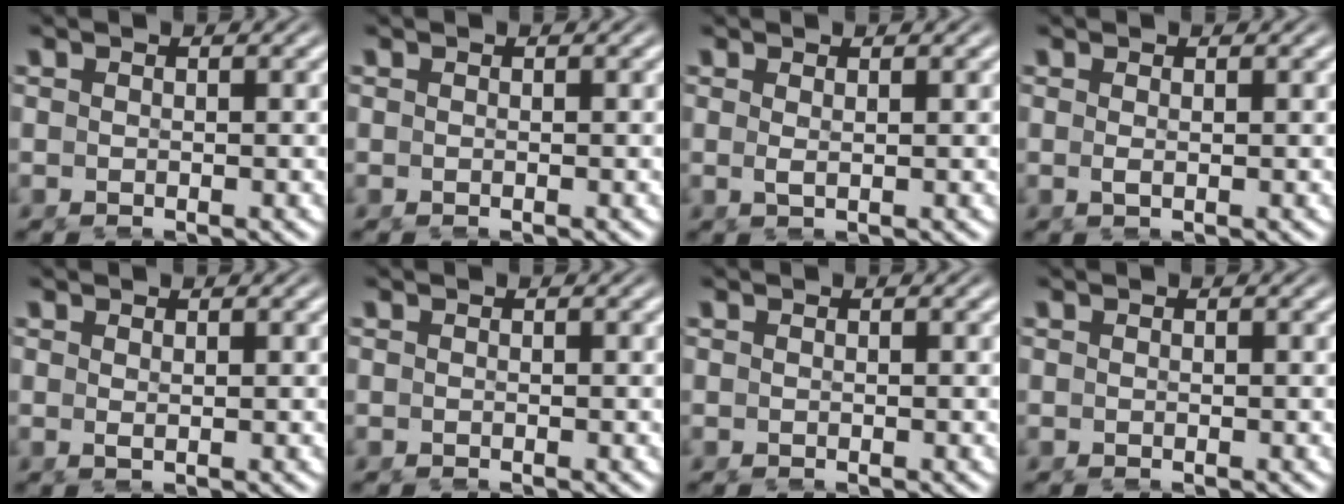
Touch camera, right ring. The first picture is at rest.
{"total": 0.0}
{"total": 1.1, "force": [0.4, -1.0, 0.5], "torque": [-0.008, -0.006, 0.012]}
{"total": 0.9, "force": [0.1, -0.8, 0.4], "torque": [-0.008, -0.004, 0.005]}
{"total": 1.1, "force": [0.5, -0.9, 0.2], "torque": [-0.002, -0.004, 0.013]}
{"total": 0.0}
{"total": 0.0}
{"total": 0.0}